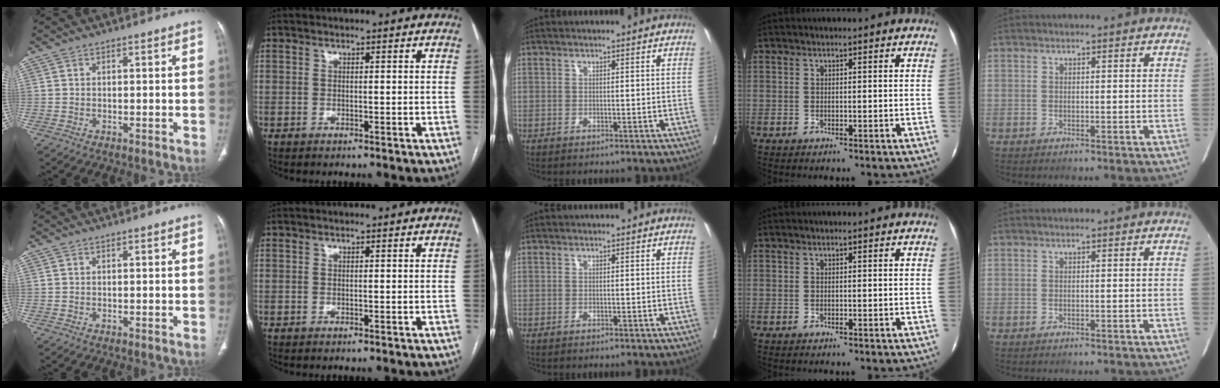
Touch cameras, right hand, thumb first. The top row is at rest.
{}